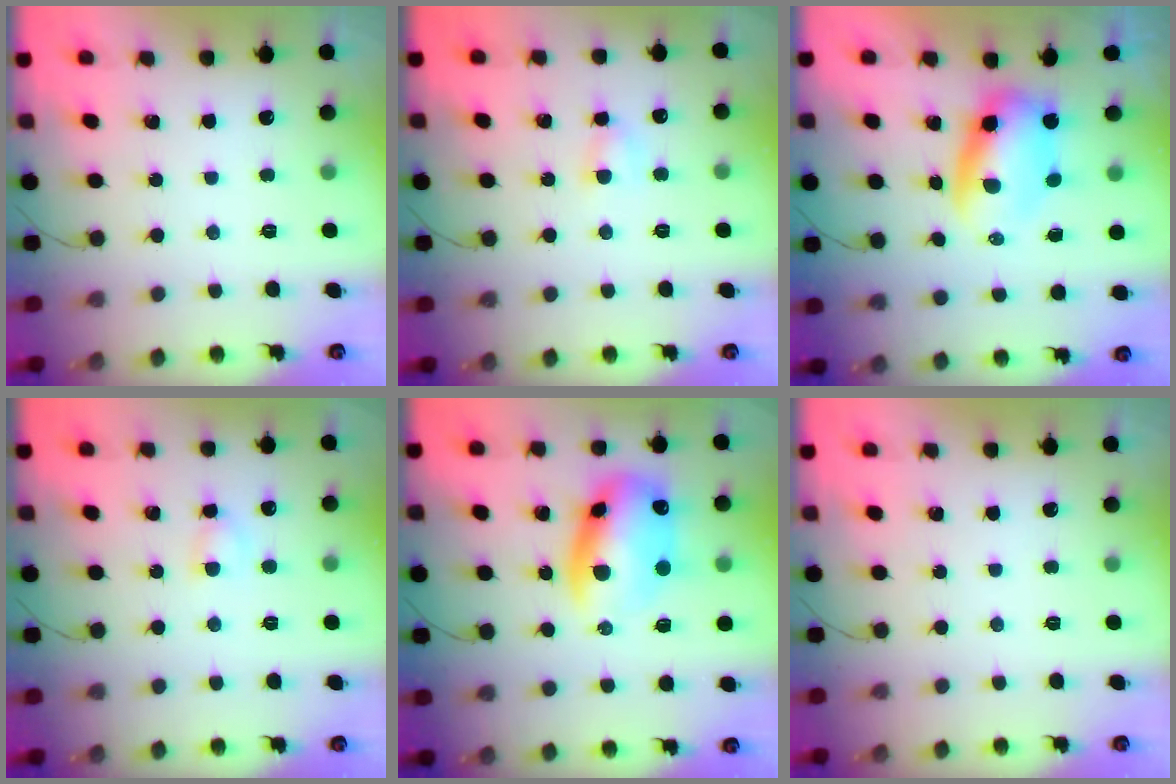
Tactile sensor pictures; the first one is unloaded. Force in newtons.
{"total": 3.9, "press": 3.8, "slide": 0.9}
{"total": 6.5, "press": 6.3, "slide": 1.5}
{"total": 3.4, "press": 3.2, "slide": 1.2}
{"total": 13.5, "press": 13.1, "slide": 3.3}
{"total": 0.0}